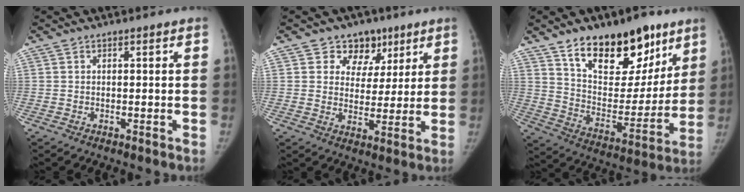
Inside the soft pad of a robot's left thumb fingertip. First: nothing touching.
{"total": 8.3, "force": [4.7, 6.6, 1.7], "torque": [0.017, -0.019, 0.072]}
{"total": 21.6, "force": [13.5, 11.5, 12.3], "torque": [-0.129, -0.070, 0.221]}